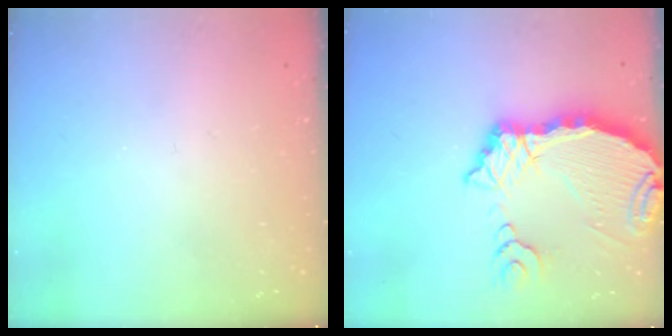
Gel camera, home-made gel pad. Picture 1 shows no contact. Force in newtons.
{"total": 16.6, "press": 16.5, "slide": 2.2}